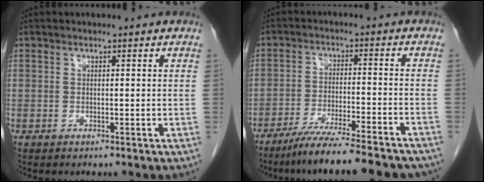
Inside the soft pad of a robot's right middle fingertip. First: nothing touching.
{"total": 15.9, "force": [-13.8, 1.1, 7.9], "torque": [-0.110, -0.020, -0.208]}